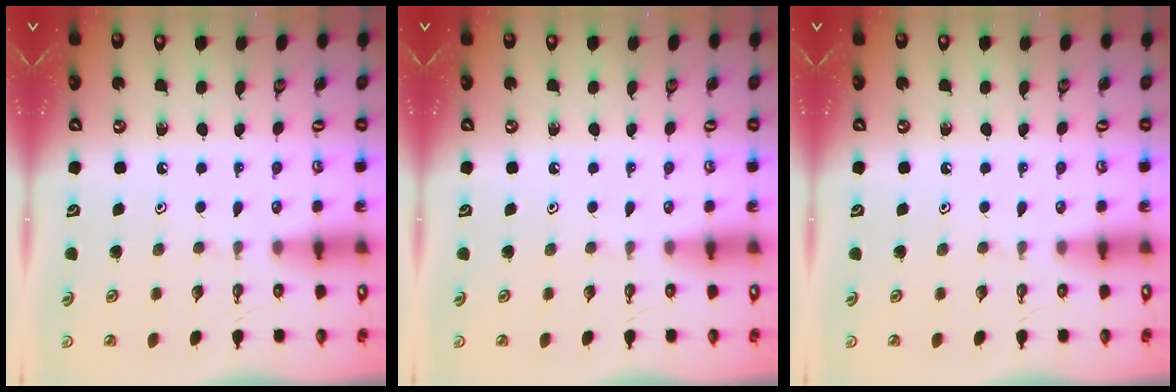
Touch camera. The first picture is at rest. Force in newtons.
{"total": 0.0}
{"total": 0.0}